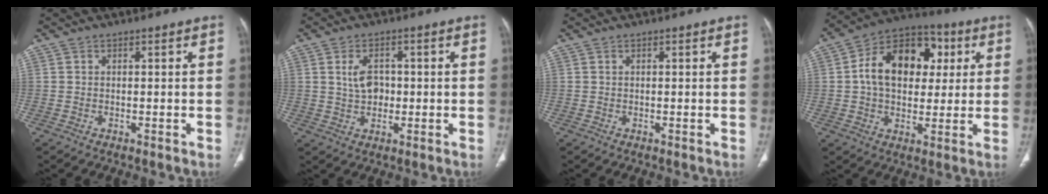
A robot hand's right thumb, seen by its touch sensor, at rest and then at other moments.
{"total": 5.0, "force": [0.6, 3.5, 3.5], "torque": [-0.051, 0.004, 0.013]}
{"total": 0.0}
{"total": 17.1, "force": [3.1, 12.0, 11.8], "torque": [-0.155, 0.017, 0.041]}